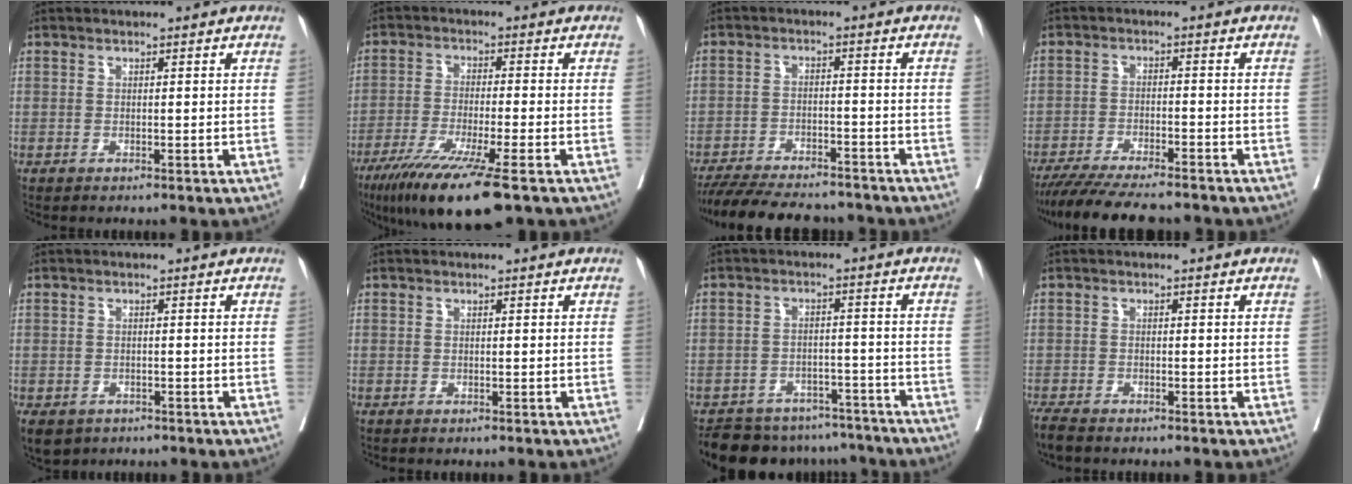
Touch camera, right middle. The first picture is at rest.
{"total": 12.7, "force": [-8.0, 0.2, 9.8], "torque": [-0.170, -0.038, -0.132]}
{"total": 15.9, "force": [-14.3, 3.4, 6.1], "torque": [-0.122, -0.011, -0.207]}
{"total": 12.9, "force": [-11.4, 1.5, 5.8], "torque": [-0.088, -0.019, -0.173]}
{"total": 9.2, "force": [-5.1, 6.9, 3.3], "torque": [-0.092, -0.014, -0.067]}
{"total": 0.0}
{"total": 14.4, "force": [-12.7, 5.9, 3.5], "torque": [-0.061, 0.014, -0.165]}
{"total": 3.6, "force": [-3.2, 0.6, 1.6], "torque": [-0.029, -0.011, -0.057]}